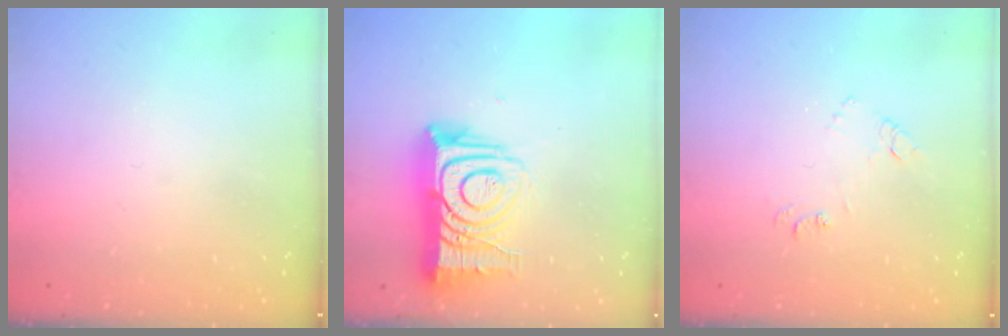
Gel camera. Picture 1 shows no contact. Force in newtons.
{"total": 14.2, "press": 14.2, "slide": 1.2}
{"total": 7.9, "press": 7.9, "slide": 0.6}